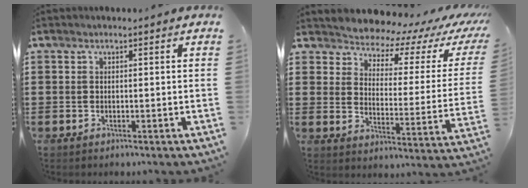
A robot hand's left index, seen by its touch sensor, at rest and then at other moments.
{"total": 4.2, "force": [4.1, 1.0, 0.2], "torque": [-0.028, -0.045, 0.062]}